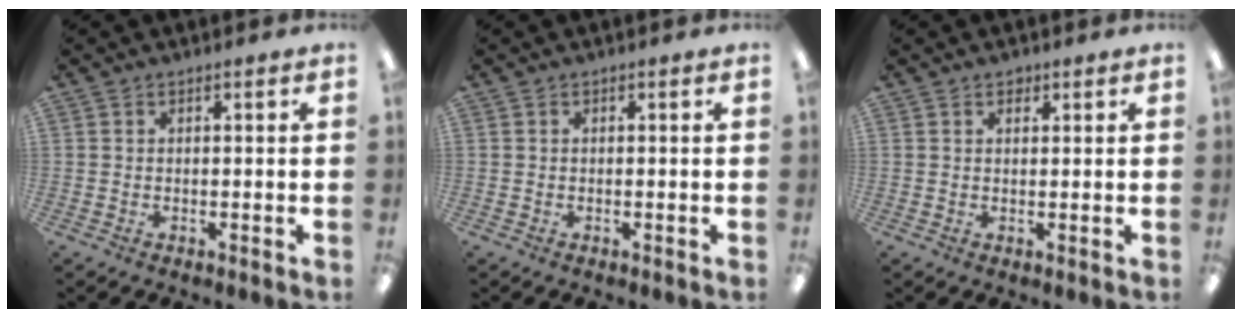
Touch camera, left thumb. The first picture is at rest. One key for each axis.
{"total": 0.0}
{"total": 1.4, "fx": 1.1, "fy": 0.7, "fz": 0.5, "tx": -0.003, "ty": -0.003, "tz": 0.018}